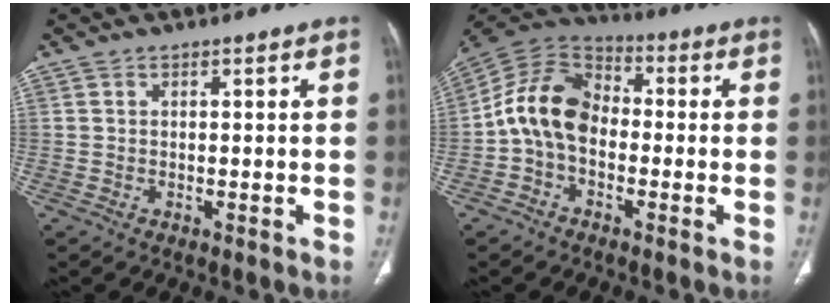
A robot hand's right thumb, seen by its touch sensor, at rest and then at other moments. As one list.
[{"total": 12.0, "force": [-1.7, 8.7, 8.2], "torque": [-0.141, 0.036, -0.045]}]